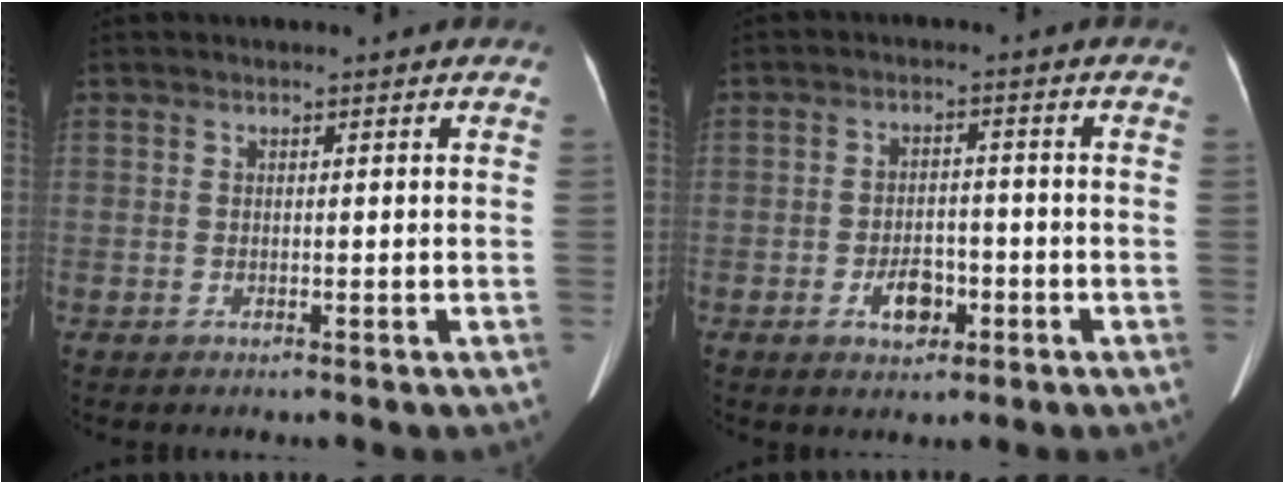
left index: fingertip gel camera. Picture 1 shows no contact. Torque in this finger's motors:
{"motor_torque": [0.74, 0.44, 0.07, 0.01]}